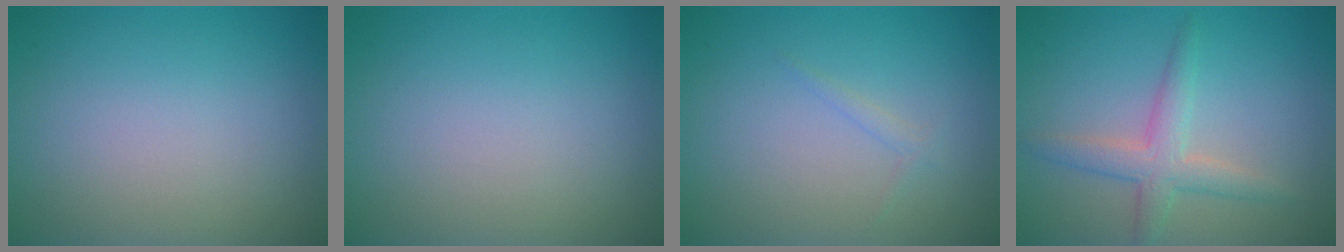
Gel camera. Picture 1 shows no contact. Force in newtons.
{"total": 0.0}
{"total": 0.8, "press": 0.8, "slide": 0.1}
{"total": 3.2, "press": 3.2, "slide": 0.0}